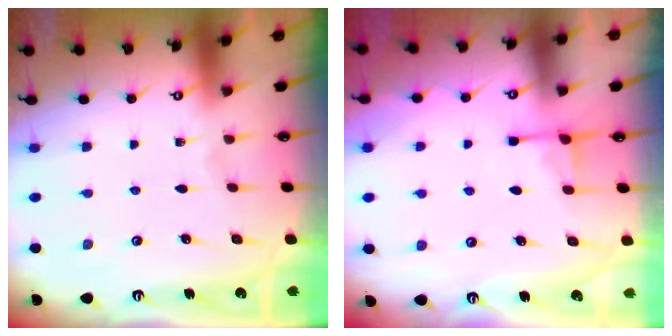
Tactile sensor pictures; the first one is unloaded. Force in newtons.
{"total": 3.2, "press": 3.1, "slide": 0.7}